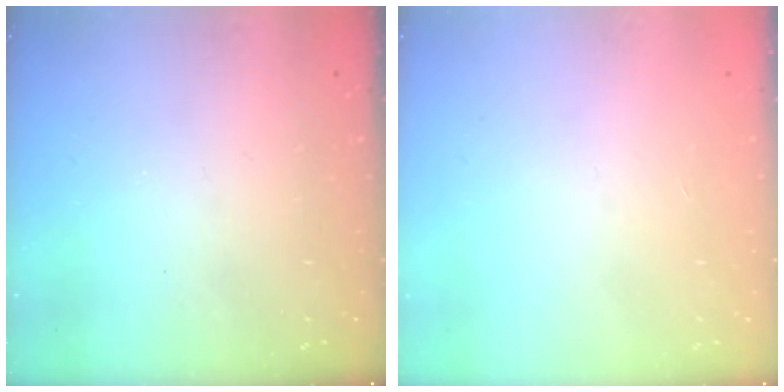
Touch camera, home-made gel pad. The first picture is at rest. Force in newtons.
{"total": 0.0}